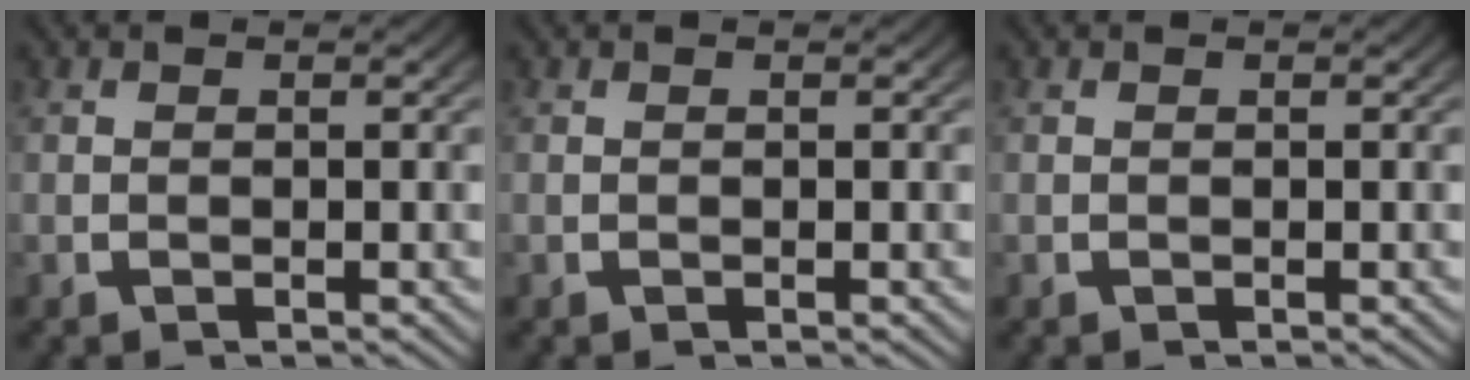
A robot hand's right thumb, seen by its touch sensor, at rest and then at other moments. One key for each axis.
{"total": 0.0}
{"total": 0.0}